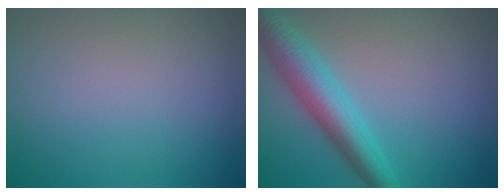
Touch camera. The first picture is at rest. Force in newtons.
{"total": 5.5, "press": 5.5, "slide": 0.0}